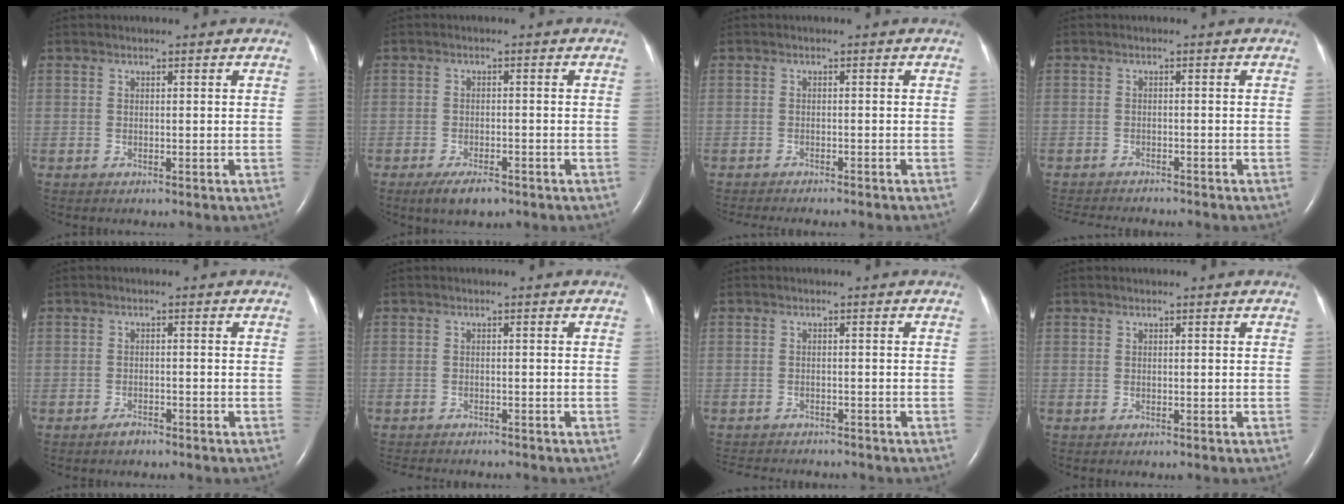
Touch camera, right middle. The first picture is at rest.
{"total": 4.2, "force": [-2.9, 1.4, 2.7], "torque": [-0.054, -0.005, -0.044]}
{"total": 8.6, "force": [-7.7, 0.6, 3.7], "torque": [-0.032, -0.015, -0.099]}
{"total": 9.7, "force": [-8.9, 1.7, 3.6], "torque": [-0.050, -0.013, -0.118]}
{"total": 1.6, "force": [-1.4, 0.5, 0.6], "torque": [-0.017, -0.001, -0.022]}
{"total": 6.6, "force": [-6.0, 1.4, 2.4], "torque": [-0.031, -0.005, -0.083]}
{"total": 8.5, "force": [-7.8, 1.9, 2.6], "torque": [-0.040, -0.008, -0.103]}
{"total": 0.0}